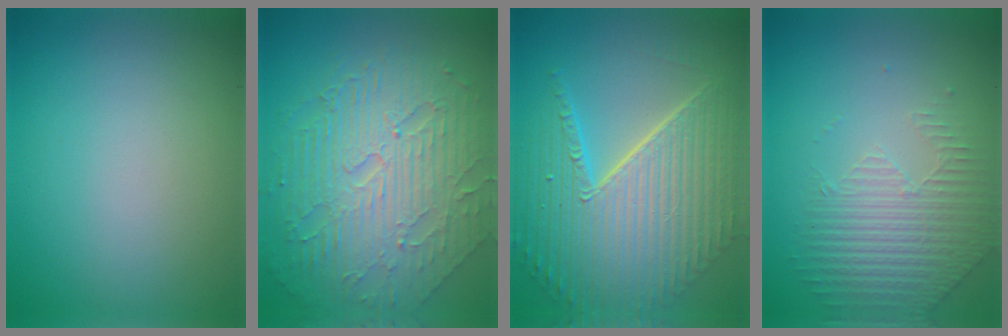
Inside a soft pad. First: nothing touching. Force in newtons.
{"total": 10.0, "press": 6.7, "slide": 7.5}
{"total": 11.1, "press": 7.2, "slide": 8.4}
{"total": 2.1, "press": 1.8, "slide": 1.0}